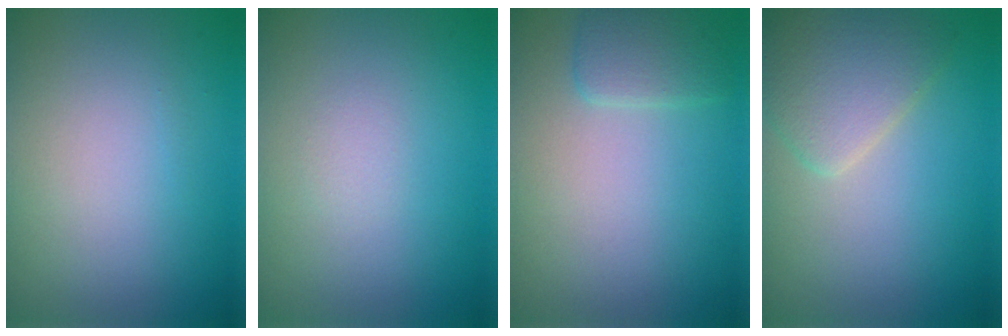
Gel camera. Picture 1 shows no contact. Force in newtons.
{"total": 0.6, "press": 0.6, "slide": 0.0}
{"total": 1.9, "press": 1.9, "slide": 0.1}
{"total": 3.8, "press": 3.8, "slide": 0.2}